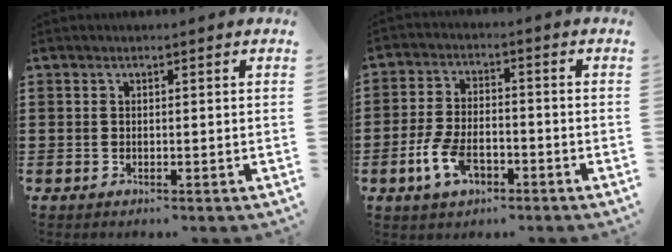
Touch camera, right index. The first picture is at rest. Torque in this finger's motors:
{"motor_torque": [2.14, 0.00, 0.21, 0.16]}